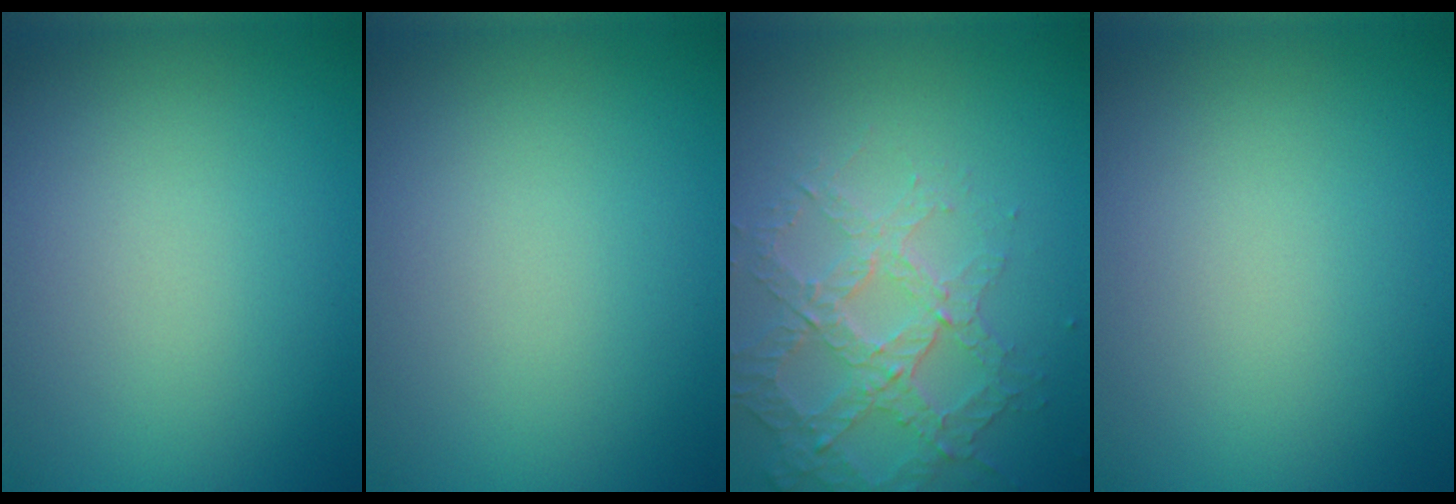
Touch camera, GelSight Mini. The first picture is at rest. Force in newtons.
{"total": 0.0}
{"total": 3.7, "press": 3.4, "slide": 1.5}
{"total": 0.0}